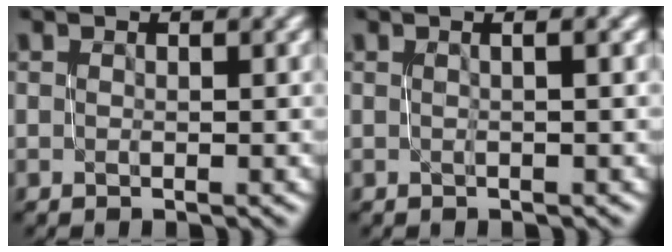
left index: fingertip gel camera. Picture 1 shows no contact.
{"total": 1.8, "force": [0.3, 0.6, 1.7], "torque": [-0.017, 0.006, -0.003]}